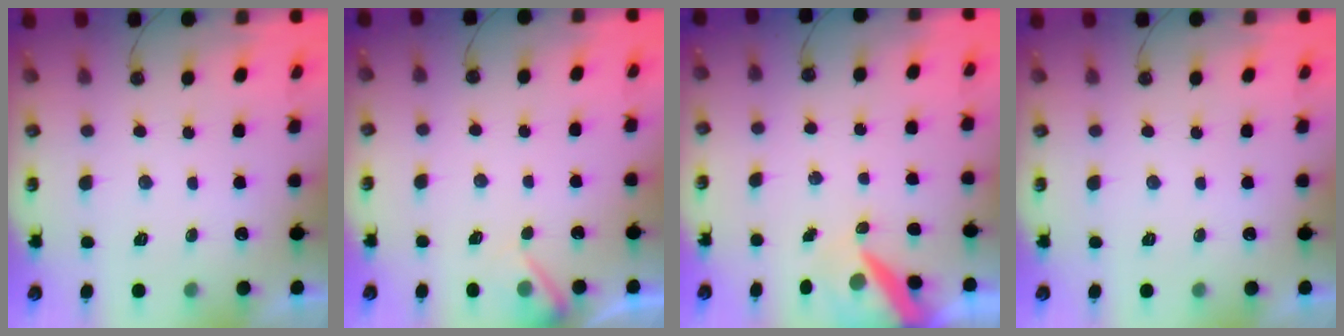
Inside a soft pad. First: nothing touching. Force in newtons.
{"total": 5.2, "press": 5.1, "slide": 0.8}
{"total": 8.7, "press": 8.6, "slide": 1.1}
{"total": 0.0}